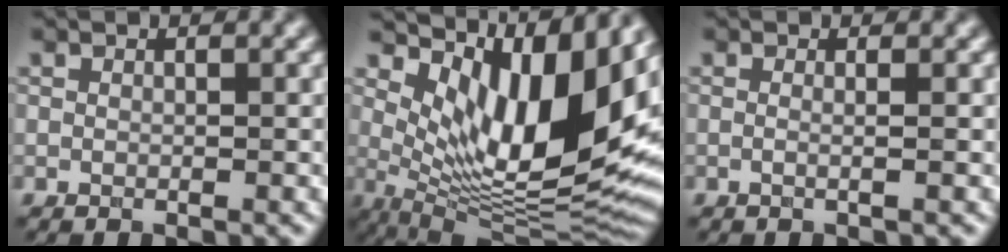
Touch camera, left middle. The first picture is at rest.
{"total": 12.9, "force": [4.2, 5.0, 11.1], "torque": [-0.178, -0.018, 0.089]}
{"total": 1.9, "force": [0.3, 1.0, 1.6], "torque": [-0.003, -0.002, -0.023]}